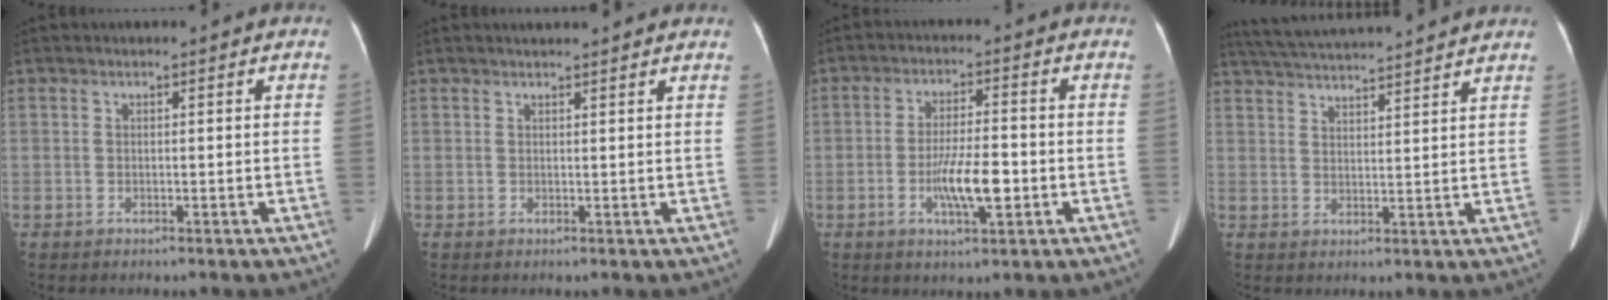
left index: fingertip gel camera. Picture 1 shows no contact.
{"total": 5.4, "force": [5.0, 0.4, 1.8], "torque": [-0.022, 0.023, 0.052]}
{"total": 7.1, "force": [-2.0, 1.4, 6.7], "torque": [-0.124, -0.004, -0.035]}
{"total": 15.4, "force": [14.3, 0.4, 5.8], "torque": [-0.111, 0.029, 0.208]}